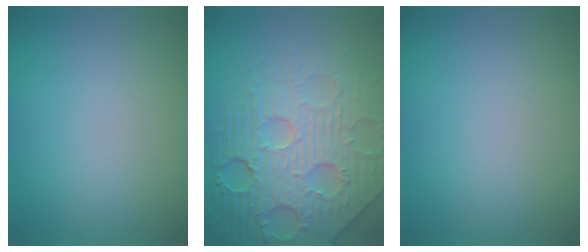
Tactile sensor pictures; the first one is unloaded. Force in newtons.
{"total": 7.2, "press": 5.7, "slide": 4.5}
{"total": 0.0}